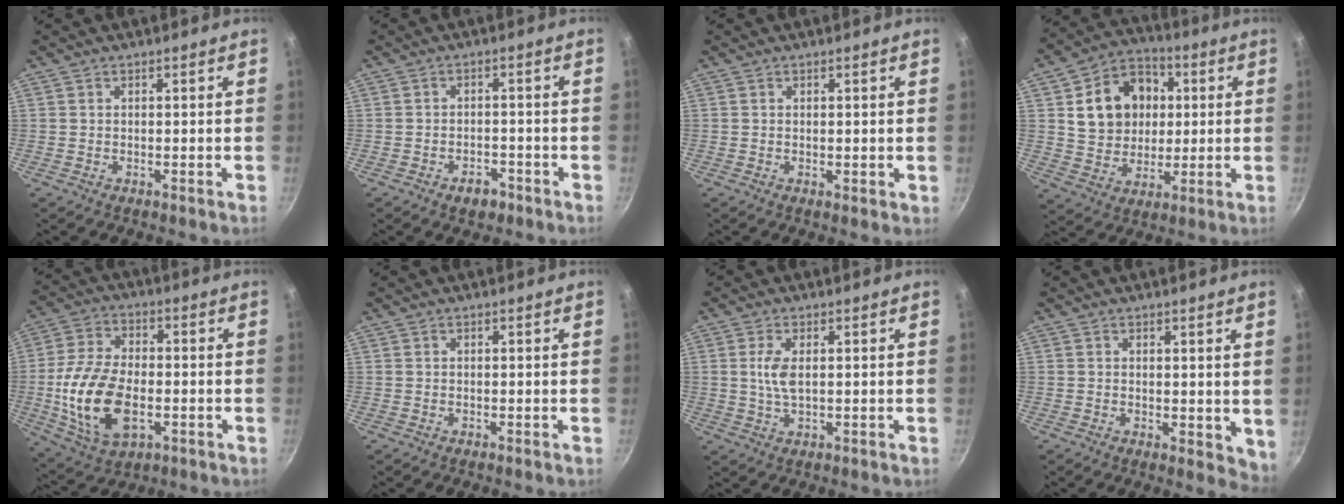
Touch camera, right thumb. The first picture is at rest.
{"total": 3.9, "force": [-2.4, 2.4, 1.9], "torque": [-0.016, 0.022, -0.028]}
{"total": 0.8, "force": [0.2, 0.3, 0.7], "torque": [-0.005, -0.007, 0.000]}
{"total": 15.5, "force": [2.8, 12.7, 8.4], "torque": [-0.111, 0.012, 0.049]}
{"total": 16.8, "force": [-3.0, 9.8, 13.3], "torque": [-0.253, 0.015, -0.052]}
{"total": 0.0}
{"total": 4.5, "force": [0.7, 2.1, 3.9], "torque": [-0.082, 0.000, 0.017]}
{"total": 4.5, "force": [1.5, 2.6, 3.4], "torque": [-0.034, -0.010, 0.022]}